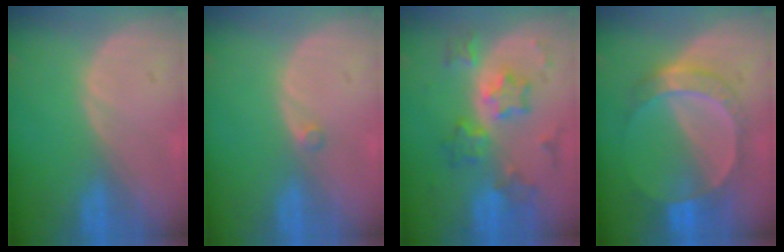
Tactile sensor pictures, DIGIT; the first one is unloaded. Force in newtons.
{"total": 0.7, "press": 0.7, "slide": 0.1}
{"total": 7.6, "press": 7.6, "slide": 0.4}
{"total": 6.8, "press": 6.5, "slide": 1.7}